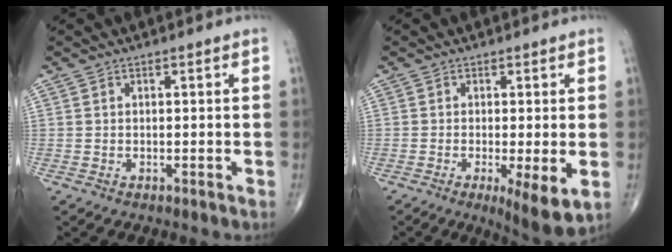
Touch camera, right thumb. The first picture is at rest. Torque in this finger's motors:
{"motor_torque": [-0.10, 0.34, 0.05, -0.06, 0.00]}